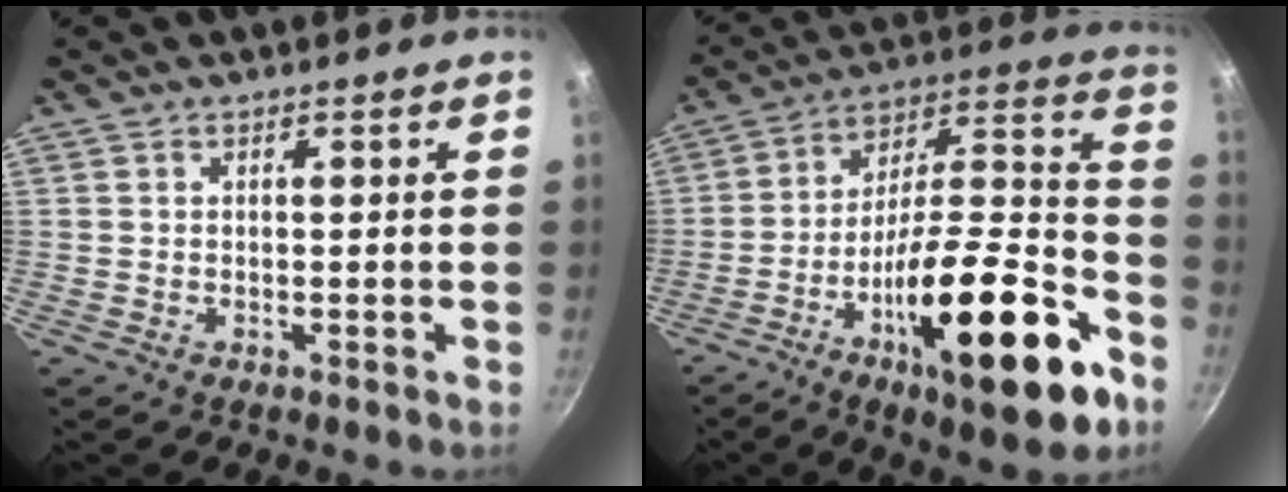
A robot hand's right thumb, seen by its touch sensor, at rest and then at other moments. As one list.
[{"total": 29.3, "force": [-13.3, 9.7, 24.3], "torque": [-0.326, 0.076, -0.216]}]